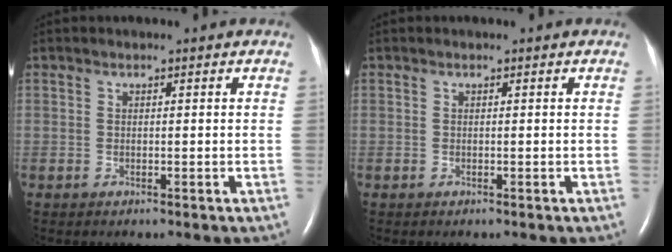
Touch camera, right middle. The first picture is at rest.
{"total": 0.0}